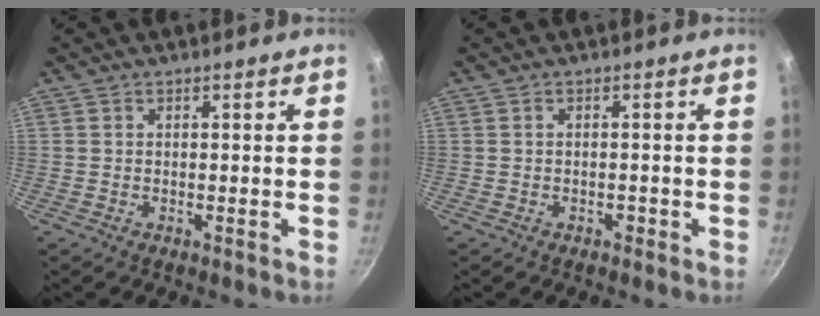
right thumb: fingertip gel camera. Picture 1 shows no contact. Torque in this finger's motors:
{"motor_torque": [-0.25, 0.08, -0.26, 0.08, 0.02]}